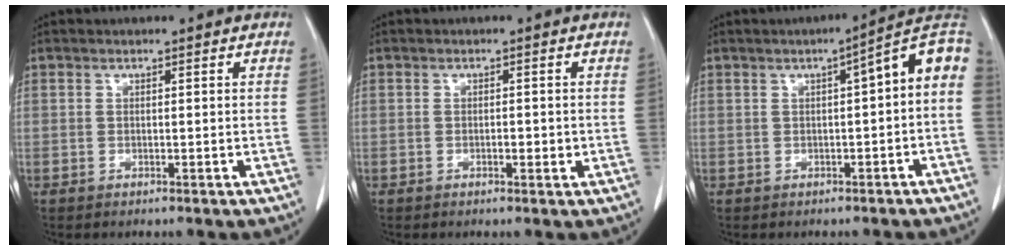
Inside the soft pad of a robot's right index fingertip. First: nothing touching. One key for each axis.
{"total": 1.3, "fx": -0.4, "fy": 0.5, "fz": 1.2, "tx": -0.019, "ty": 0.001, "tz": -0.004}
{"total": 8.3, "fx": 0.5, "fy": 1.3, "fz": 8.2, "tx": -0.104, "ty": 0.030, "tz": -0.002}